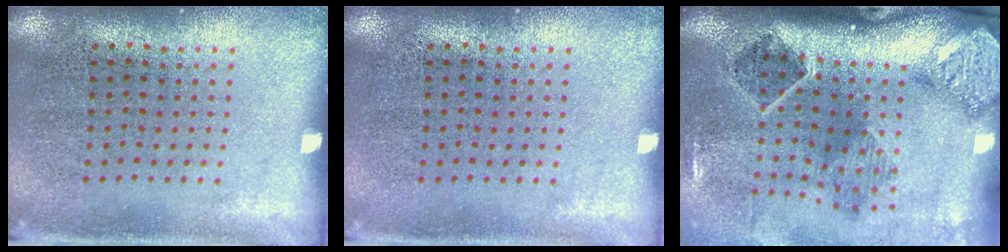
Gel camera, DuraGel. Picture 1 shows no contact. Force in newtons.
{"total": 0.0}
{"total": 2.9, "press": 1.9, "slide": 2.2}